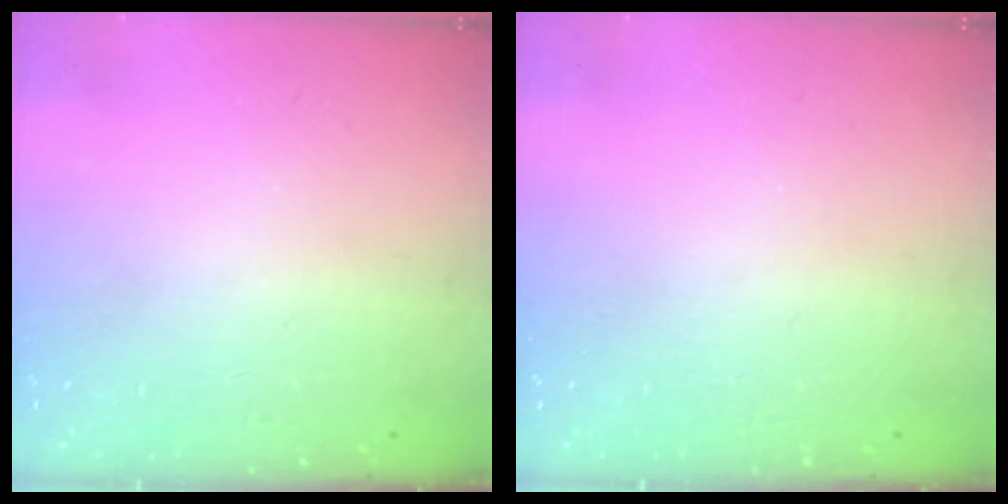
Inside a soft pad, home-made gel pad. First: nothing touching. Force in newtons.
{"total": 0.0}